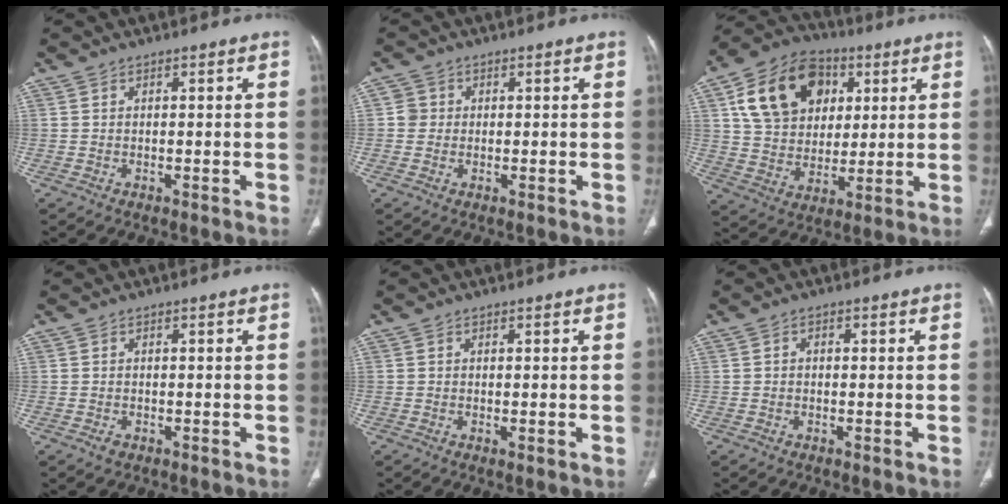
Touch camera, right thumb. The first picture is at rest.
{"total": 2.4, "force": [0.1, 2.4, 0.3], "torque": [0.013, 0.007, -0.001]}
{"total": 18.7, "force": [6.4, 13.9, 10.8], "torque": [-0.166, 0.002, 0.113]}
{"total": 1.0, "force": [-0.5, 0.7, 0.5], "torque": [-0.010, 0.001, -0.007]}
{"total": 0.6, "force": [-0.1, 0.2, 0.6], "torque": [-0.016, -0.003, -0.001]}
{"total": 0.9, "force": [0.0, 0.7, 0.5], "torque": [-0.005, 0.004, -0.003]}